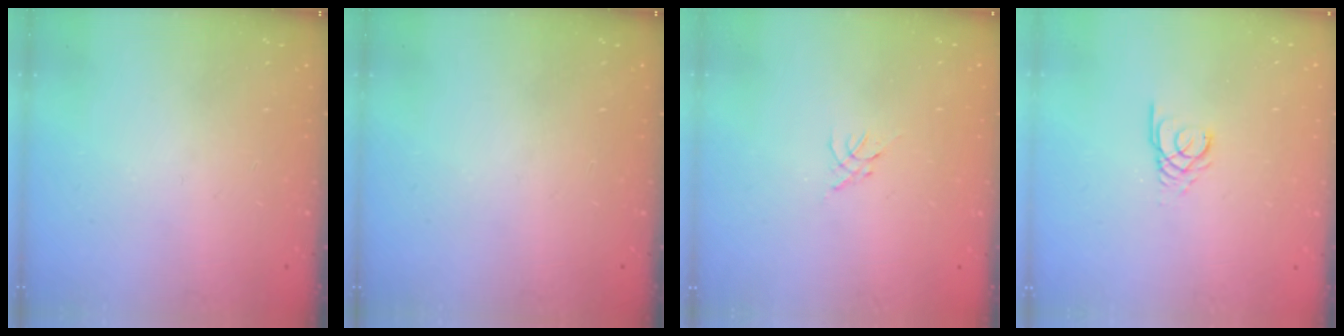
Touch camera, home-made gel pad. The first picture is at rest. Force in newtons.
{"total": 0.0}
{"total": 0.0}
{"total": 2.7, "press": 2.7, "slide": 0.3}